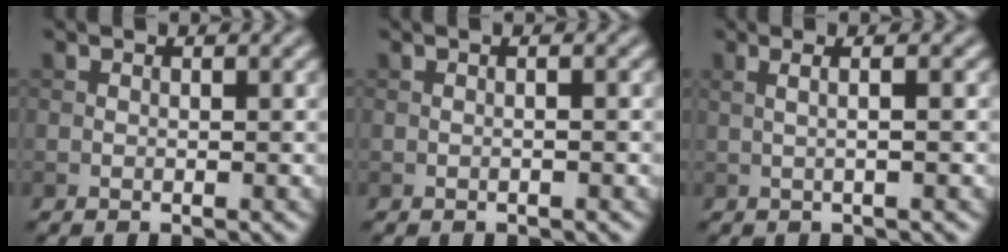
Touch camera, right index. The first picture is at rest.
{"total": 1.0, "force": [0.1, 0.3, 0.9], "torque": [-0.009, -0.008, -0.004]}
{"total": 3.1, "force": [0.9, 1.3, 2.7], "torque": [-0.021, 0.011, -0.014]}